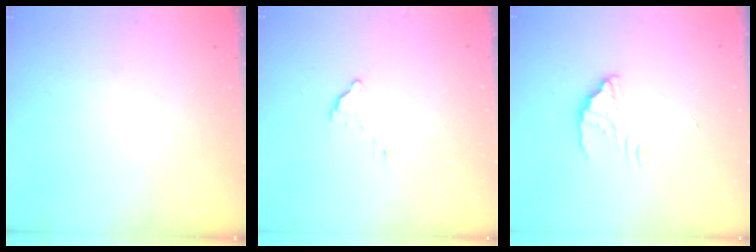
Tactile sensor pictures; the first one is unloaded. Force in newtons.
{"total": 3.6, "press": 3.6, "slide": 0.1}
{"total": 1.6, "press": 1.6, "slide": 0.0}